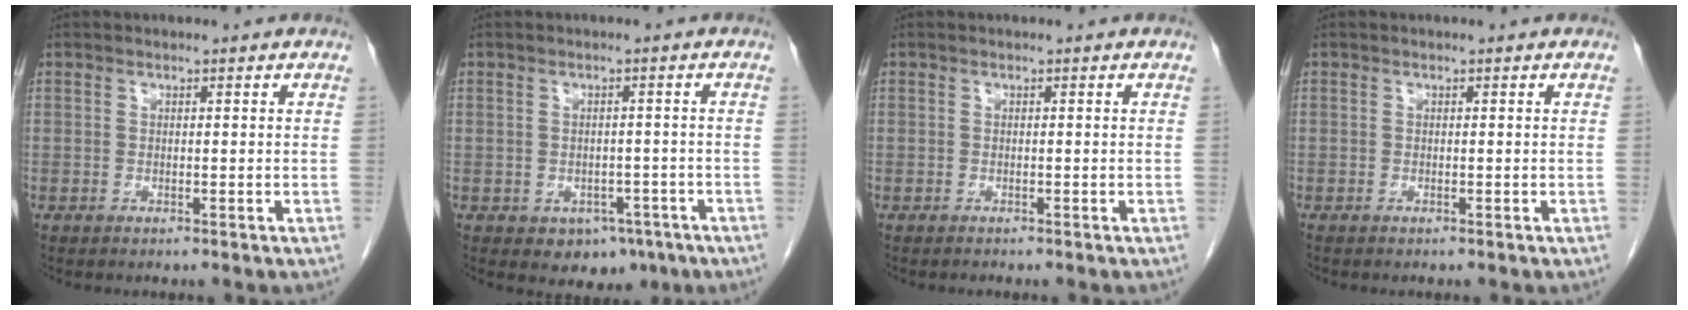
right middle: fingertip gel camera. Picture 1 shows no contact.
{"total": 5.2, "force": [-2.7, 3.7, 2.5], "torque": [-0.023, 0.003, -0.026]}
{"total": 0.0}
{"total": 0.0}